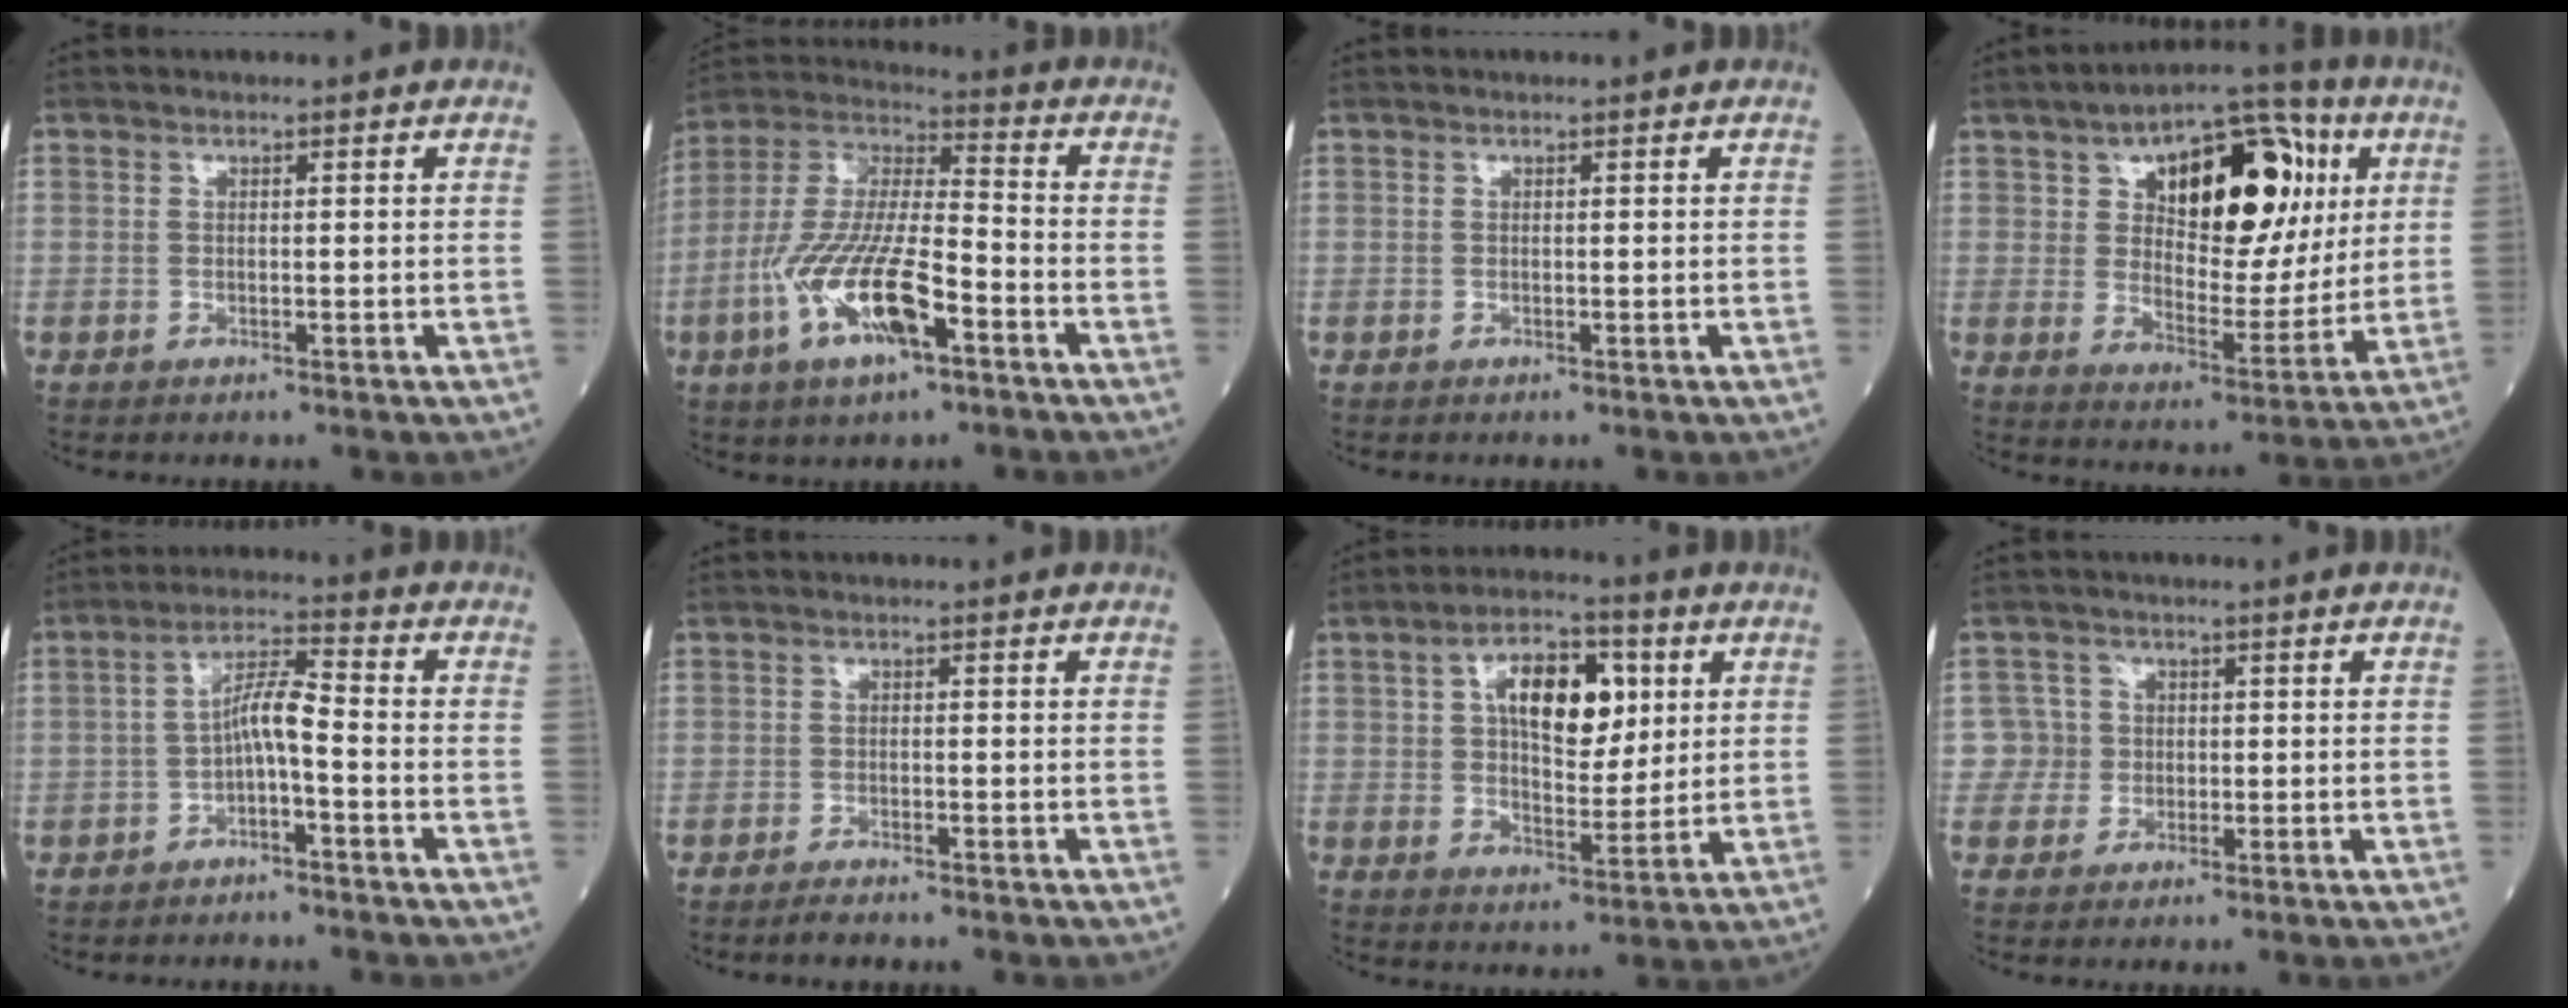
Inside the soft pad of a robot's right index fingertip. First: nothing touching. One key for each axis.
{"total": 15.9, "fx": -6.2, "fy": 4.4, "fz": 14.0, "tx": -0.295, "ty": -0.003, "tz": -0.113}
{"total": 0.0}
{"total": 20.0, "fx": 6.7, "fy": 9.0, "fz": 16.5, "tx": -0.241, "ty": 0.031, "tz": 0.102}
{"total": 5.2, "fx": -1.7, "fy": 0.7, "fz": 4.8, "tx": -0.091, "ty": 0.020, "tz": -0.030}
{"total": 1.8, "fx": -1.7, "fy": 0.2, "fz": 0.7, "tx": -0.016, "ty": -0.004, "tz": -0.026}
{"total": 11.3, "fx": 3.5, "fy": 5.3, "fz": 9.4, "tx": -0.155, "ty": 0.019, "tz": 0.056}
{"total": 3.5, "fx": 0.0, "fy": 3.5, "fz": -0.4, "tx": 0.024, "ty": 0.010, "tz": -0.003}